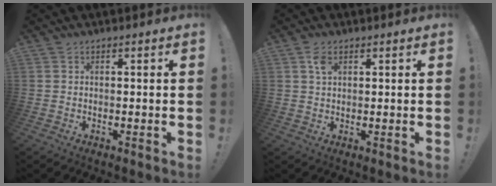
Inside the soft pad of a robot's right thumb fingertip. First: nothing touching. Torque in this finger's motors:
{"motor_torque": [0.17, 0.13, 0.10, -0.09, 0.00]}